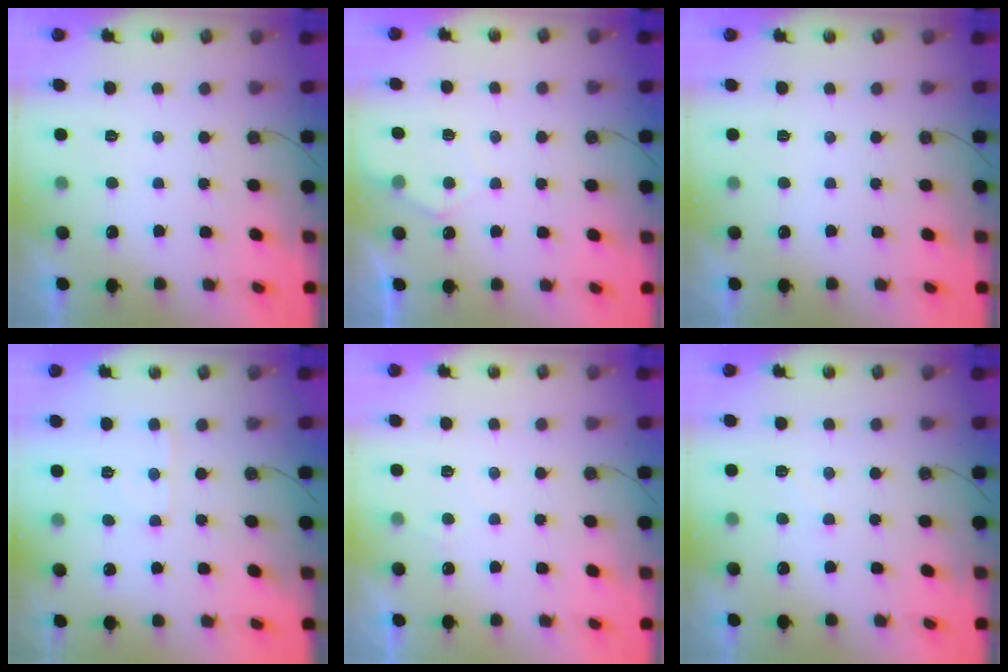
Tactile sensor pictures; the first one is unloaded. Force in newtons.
{"total": 4.9, "press": 4.9, "slide": 0.6}
{"total": 0.0}
{"total": 4.1, "press": 4.1, "slide": 0.6}
{"total": 3.9, "press": 3.8, "slide": 0.5}
{"total": 2.7, "press": 2.7, "slide": 0.4}